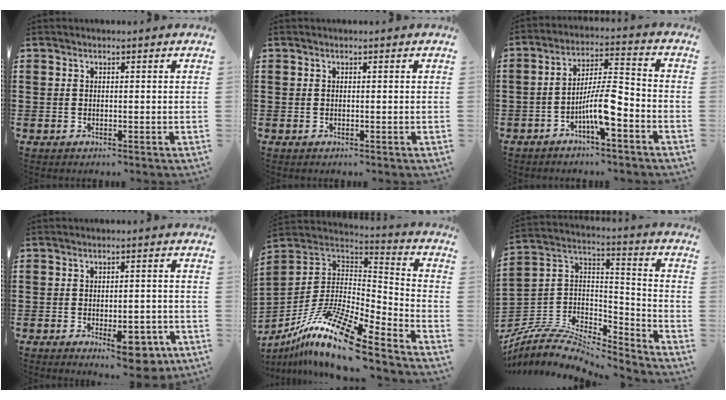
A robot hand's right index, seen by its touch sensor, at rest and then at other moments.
{"total": 0.0}
{"total": 8.3, "force": [-4.0, 1.9, 7.0], "torque": [-0.137, 0.004, -0.075]}
{"total": 6.4, "force": [-3.2, 2.3, 5.0], "torque": [-0.068, 0.000, -0.050]}
{"total": 15.4, "force": [-11.0, 2.8, 10.4], "torque": [-0.210, 0.019, -0.209]}
{"total": 7.7, "force": [-6.5, 3.0, 2.7], "torque": [-0.067, 0.007, -0.130]}